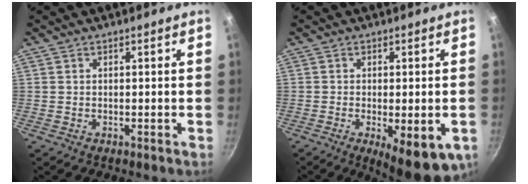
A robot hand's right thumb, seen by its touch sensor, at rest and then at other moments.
{"total": 10.8, "force": [-3.6, 3.5, 9.5], "torque": [-0.119, -0.004, -0.041]}